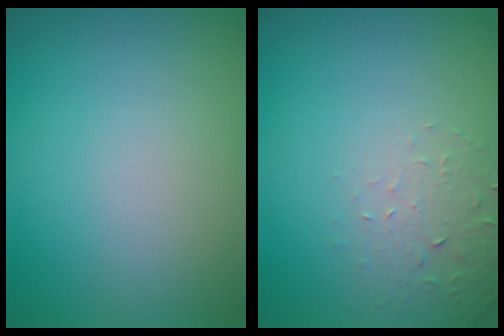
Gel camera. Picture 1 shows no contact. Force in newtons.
{"total": 1.9, "press": 1.8, "slide": 0.4}